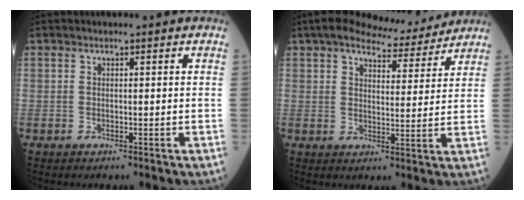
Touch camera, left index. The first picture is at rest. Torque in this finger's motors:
{"motor_torque": [0.82, -0.90, 0.20, 0.00]}